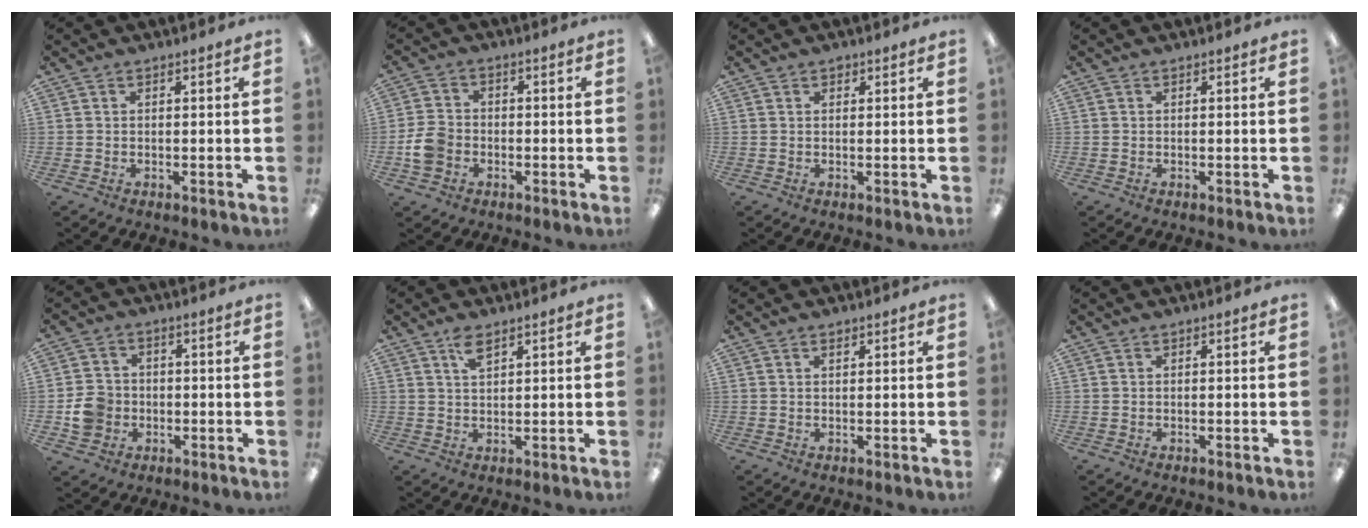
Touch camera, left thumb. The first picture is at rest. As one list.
[{"total": 6.4, "force": [-1.8, 5.1, 3.4], "torque": [-0.077, 0.011, -0.033]}, {"total": 1.0, "force": [0.6, 0.6, 0.4], "torque": [0.000, -0.001, 0.009]}, {"total": 0.0}, {"total": 6.8, "force": [-1.4, 6.2, 2.5], "torque": [-0.053, 0.015, -0.022]}, {"total": 3.4, "force": [2.4, 1.2, 2.1], "torque": [-0.040, -0.001, 0.042]}, {"total": 0.9, "force": [0.7, 0.4, 0.4], "torque": [-0.008, 0.001, 0.013]}, {"total": 0.0}]